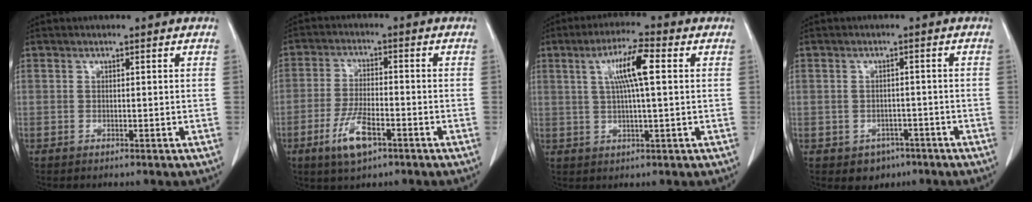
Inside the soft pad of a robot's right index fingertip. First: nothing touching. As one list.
[{"total": 7.1, "force": [-3.6, 2.0, 5.7], "torque": [-0.122, -0.010, -0.062]}, {"total": 7.7, "force": [2.0, 0.5, 7.4], "torque": [-0.136, 0.010, 0.035]}, {"total": 3.7, "force": [-2.1, 2.9, 0.9], "torque": [-0.006, 0.008, -0.019]}]